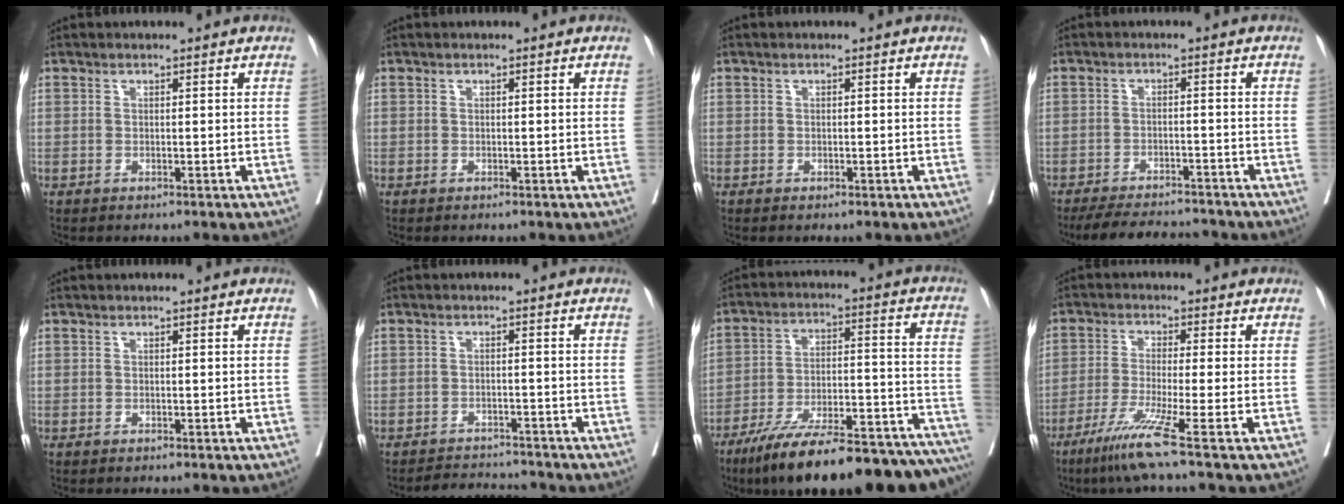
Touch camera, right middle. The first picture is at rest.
{"total": 0.0}
{"total": 1.1, "force": [-0.8, 0.3, 0.6], "torque": [-0.014, -0.005, -0.008]}
{"total": 10.5, "force": [-9.7, 2.2, 3.3], "torque": [-0.055, -0.003, -0.135]}
{"total": 0.0}
{"total": 4.4, "force": [-4.4, 0.5, -0.3], "torque": [0.001, -0.003, -0.070]}
{"total": 28.2, "force": [-22.7, 4.8, 16.1], "torque": [-0.180, 0.004, -0.327]}
{"total": 8.0, "force": [-5.0, -2.0, 5.9], "torque": [-0.108, -0.028, -0.099]}